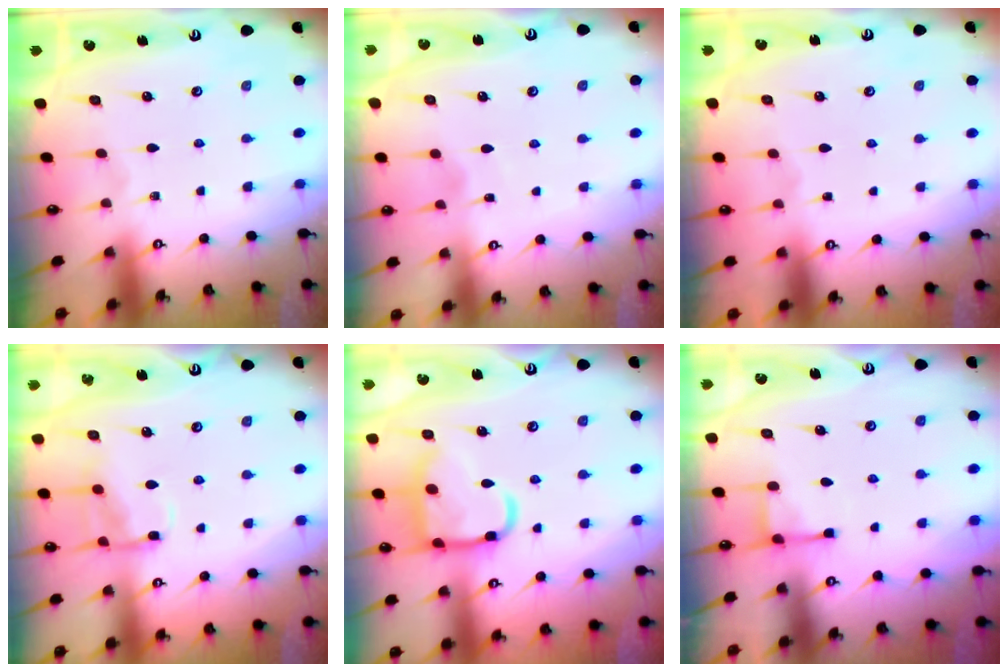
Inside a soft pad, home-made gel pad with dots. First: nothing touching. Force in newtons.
{"total": 1.7, "press": 1.7, "slide": 0.2}
{"total": 1.2, "press": 1.2, "slide": 0.1}
{"total": 10.8, "press": 10.8, "slide": 1.1}
{"total": 16.1, "press": 16.0, "slide": 1.3}
{"total": 4.0, "press": 3.9, "slide": 0.6}